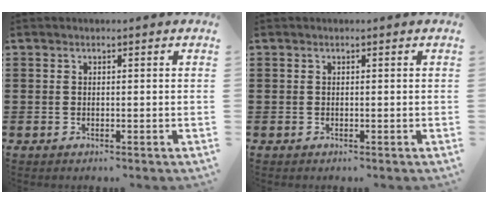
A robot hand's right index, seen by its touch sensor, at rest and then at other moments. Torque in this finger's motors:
{"motor_torque": [1.03, 1.11, 0.00, 0.01]}